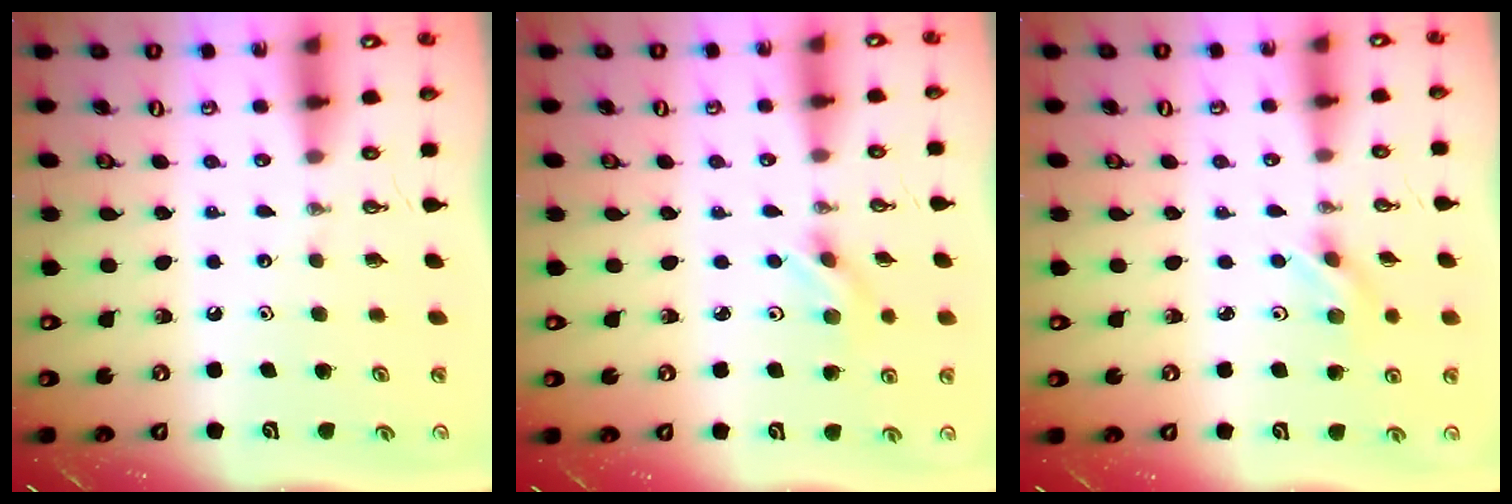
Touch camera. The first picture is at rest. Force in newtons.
{"total": 2.3, "press": 2.1, "slide": 0.8}
{"total": 2.0, "press": 1.9, "slide": 0.6}